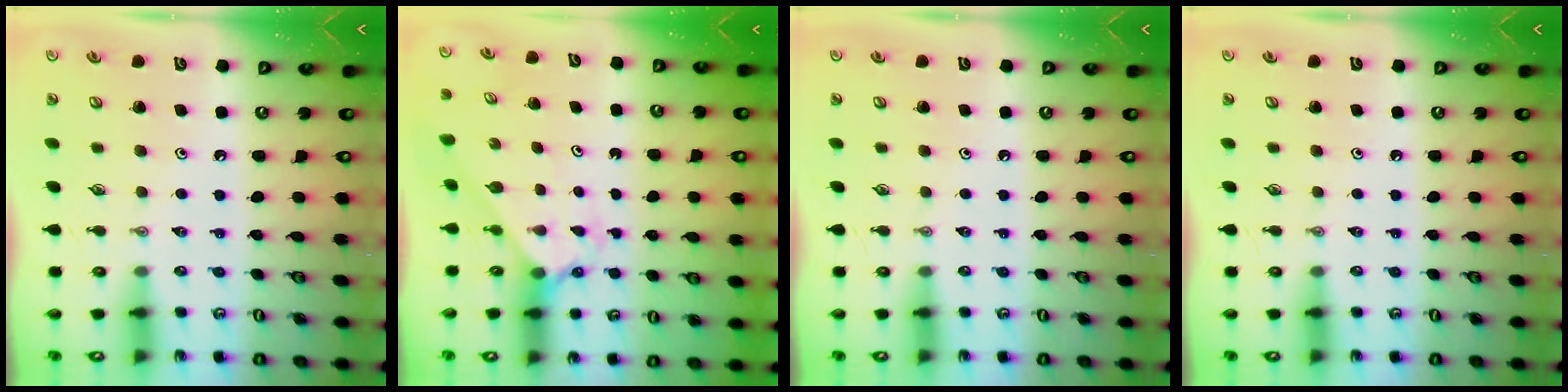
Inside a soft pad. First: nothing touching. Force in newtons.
{"total": 1.9, "press": 1.9, "slide": 0.2}
{"total": 0.0}
{"total": 0.0}